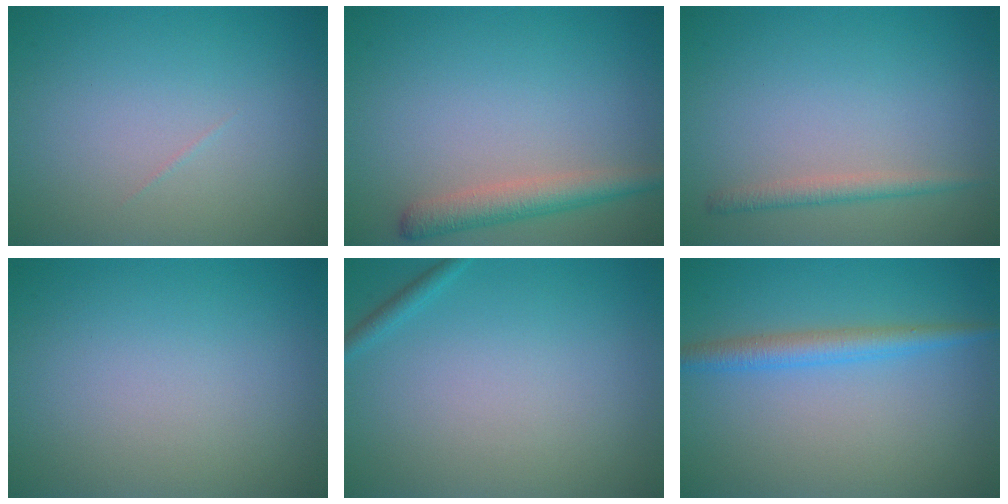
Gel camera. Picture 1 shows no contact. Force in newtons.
{"total": 3.0, "press": 3.0, "slide": 0.2}
{"total": 1.6, "press": 1.6, "slide": 0.0}
{"total": 0.0}
{"total": 0.9, "press": 0.9, "slide": 0.1}
{"total": 2.7, "press": 2.7, "slide": 0.0}